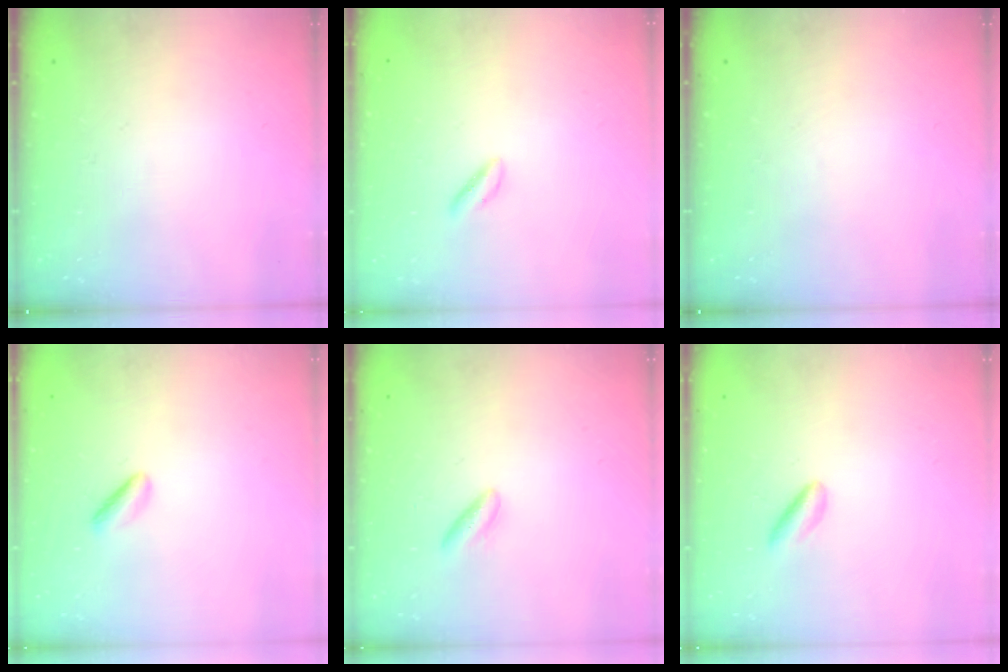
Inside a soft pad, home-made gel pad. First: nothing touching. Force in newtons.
{"total": 1.9, "press": 1.7, "slide": 1.0}
{"total": 0.0}
{"total": 2.3, "press": 2.0, "slide": 1.1}
{"total": 2.9, "press": 2.6, "slide": 1.4}
{"total": 2.8, "press": 2.7, "slide": 0.8}